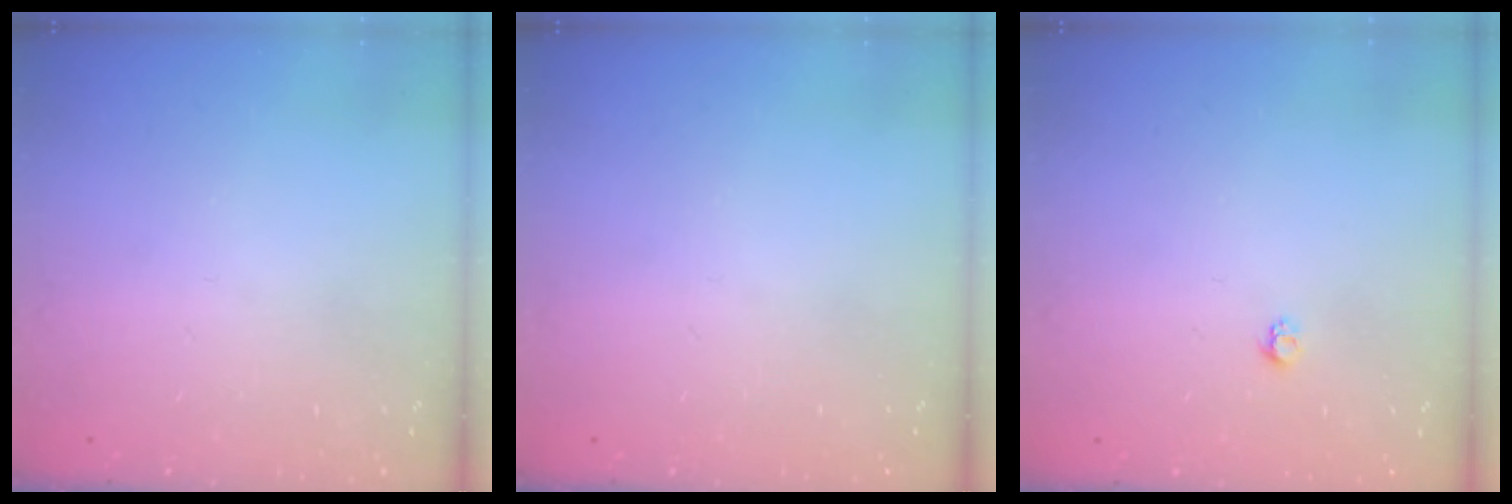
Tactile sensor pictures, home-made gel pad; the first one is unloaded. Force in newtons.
{"total": 0.0}
{"total": 3.2, "press": 3.2, "slide": 0.3}